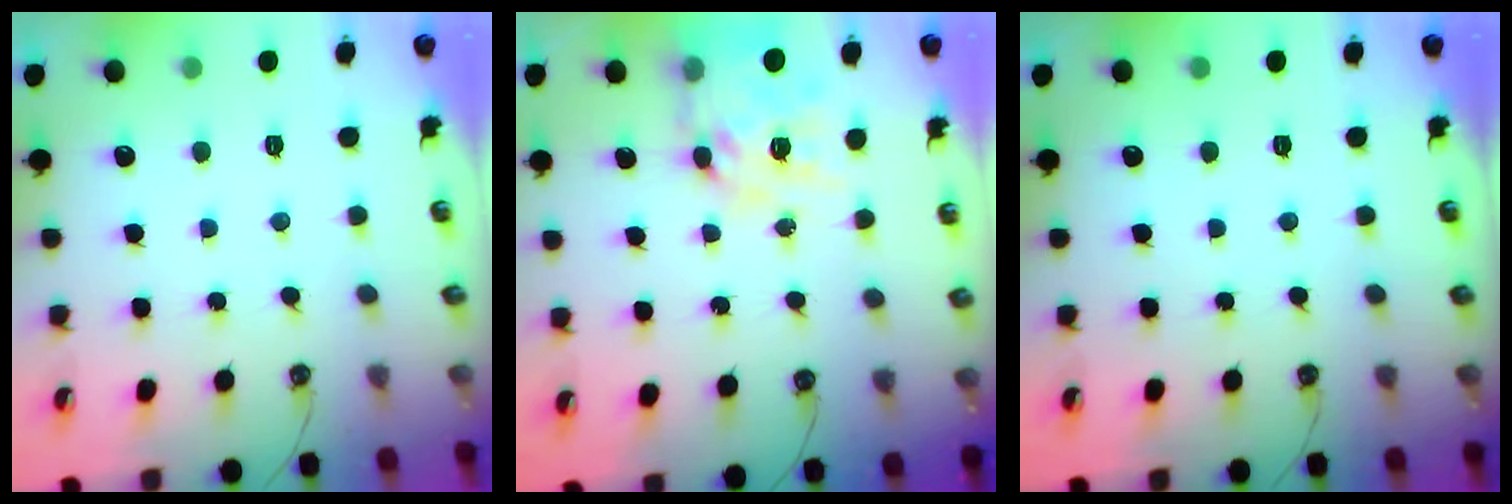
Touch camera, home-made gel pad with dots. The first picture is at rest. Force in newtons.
{"total": 15.2, "press": 15.2, "slide": 1.3}
{"total": 0.0}